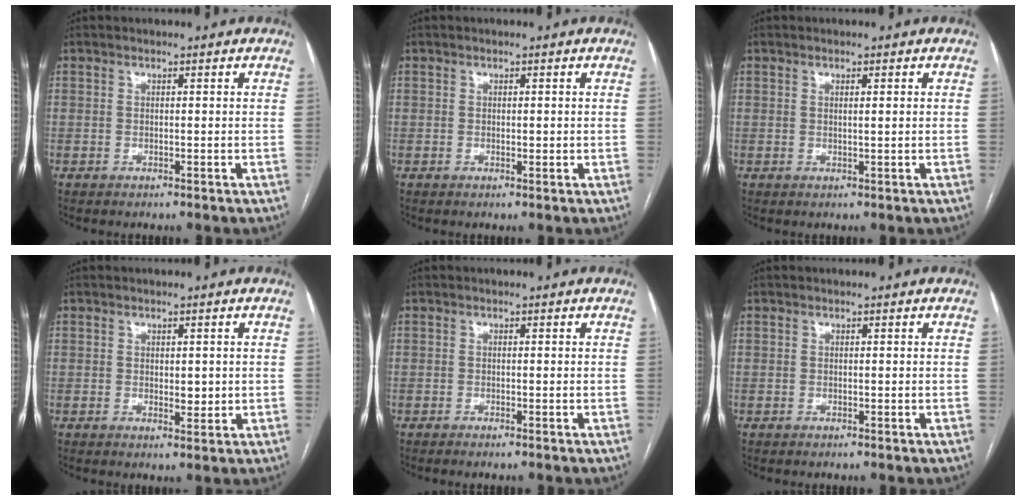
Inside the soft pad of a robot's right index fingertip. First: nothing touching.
{"total": 0.9, "force": [-0.1, 0.5, 0.8], "torque": [-0.010, -0.001, -0.002]}
{"total": 1.1, "force": [0.3, 0.0, 1.0], "torque": [-0.019, 0.001, 0.005]}
{"total": 2.6, "force": [0.0, 1.3, 2.2], "torque": [-0.029, -0.004, 0.003]}
{"total": 1.1, "force": [-0.9, 0.0, 0.7], "torque": [-0.011, -0.001, -0.012]}
{"total": 0.0}